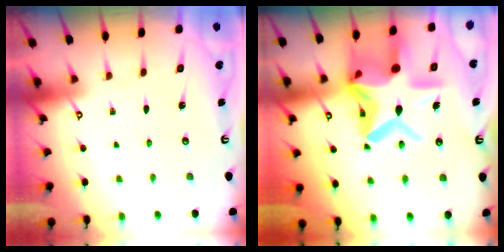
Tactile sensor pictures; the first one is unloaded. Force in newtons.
{"total": 20.8, "press": 20.6, "slide": 2.5}